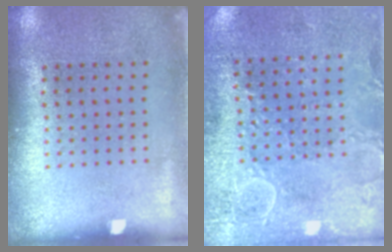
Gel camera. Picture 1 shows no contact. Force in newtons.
{"total": 2.8, "press": 2.7, "slide": 0.8}